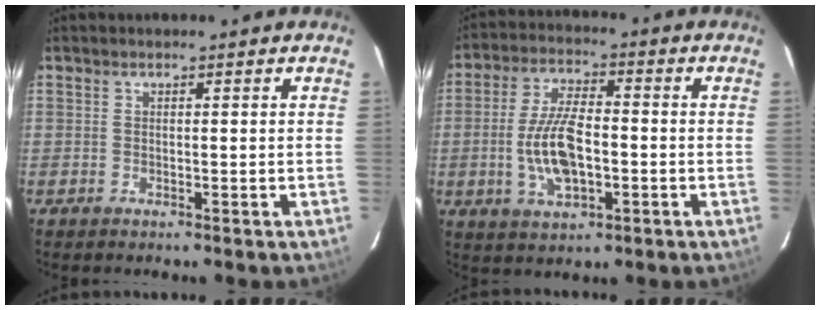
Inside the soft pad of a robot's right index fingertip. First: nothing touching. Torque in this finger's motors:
{"motor_torque": [0.39, 0.06, 0.24, 0.08]}